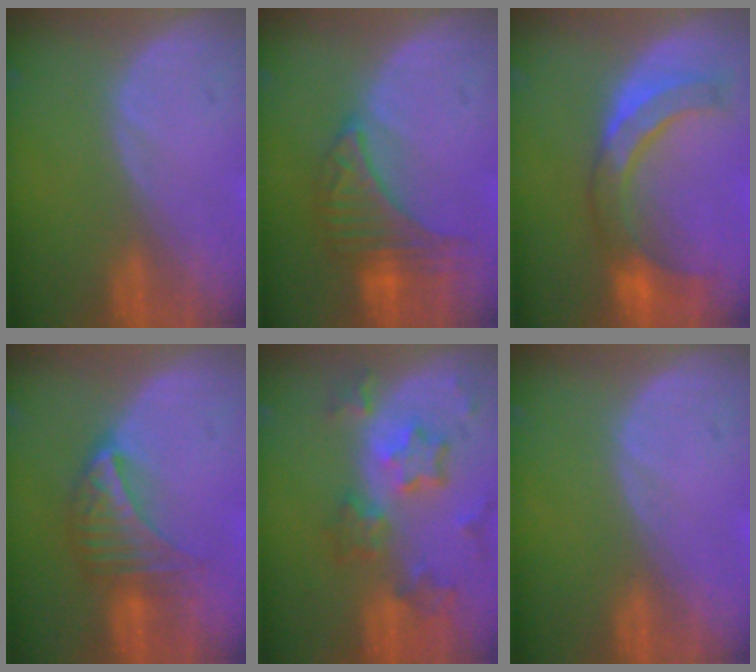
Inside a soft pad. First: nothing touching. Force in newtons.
{"total": 7.1, "press": 7.1, "slide": 0.2}
{"total": 7.9, "press": 7.9, "slide": 0.2}
{"total": 7.2, "press": 6.4, "slide": 3.3}
{"total": 8.6, "press": 7.6, "slide": 4.1}
{"total": 0.0}